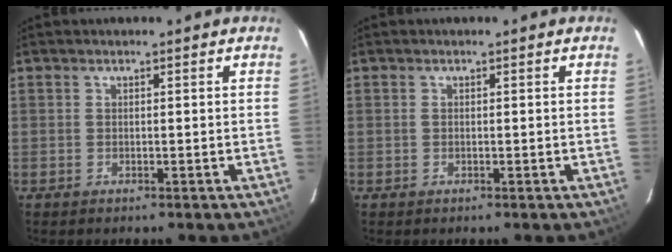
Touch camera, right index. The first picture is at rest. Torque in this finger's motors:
{"motor_torque": [-0.19, 0.01, -0.02, 0.00]}